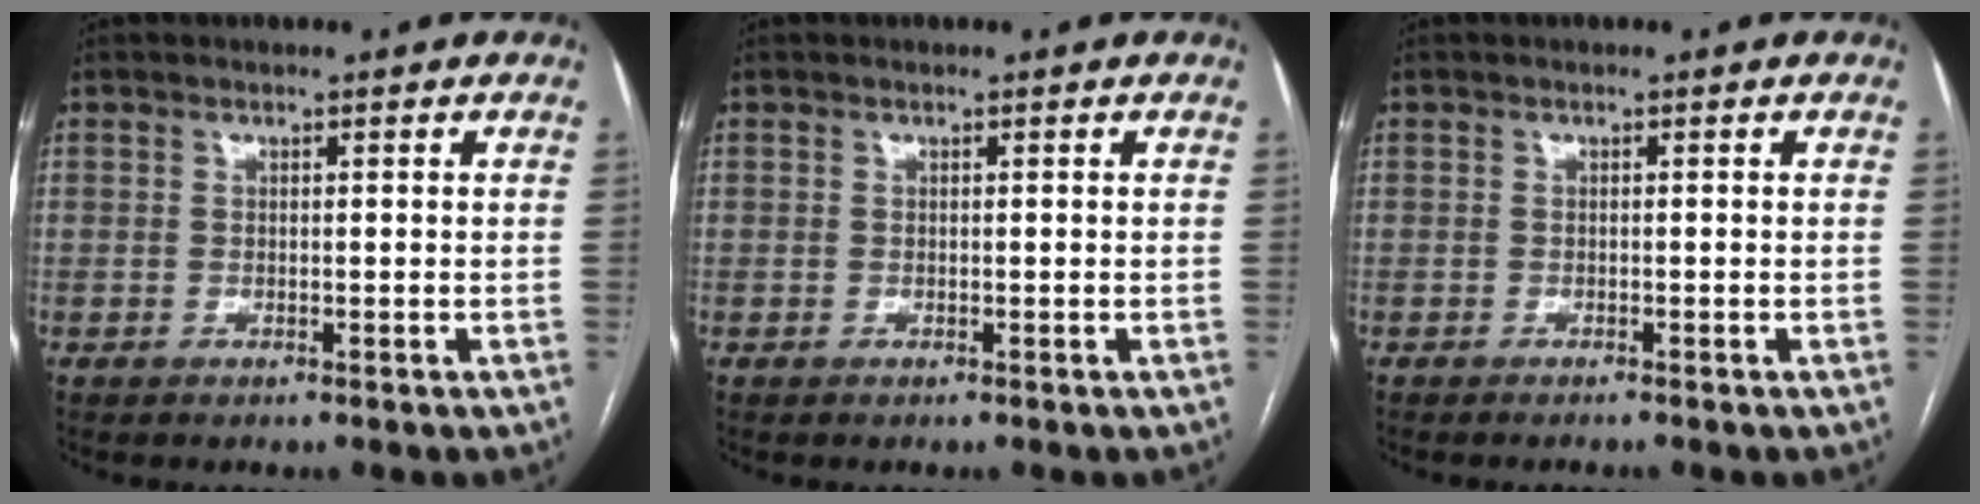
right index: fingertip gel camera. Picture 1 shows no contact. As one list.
[{"total": 0.0}, {"total": 1.0, "force": [-0.9, -0.2, 0.3], "torque": [-0.004, -0.001, -0.013]}]